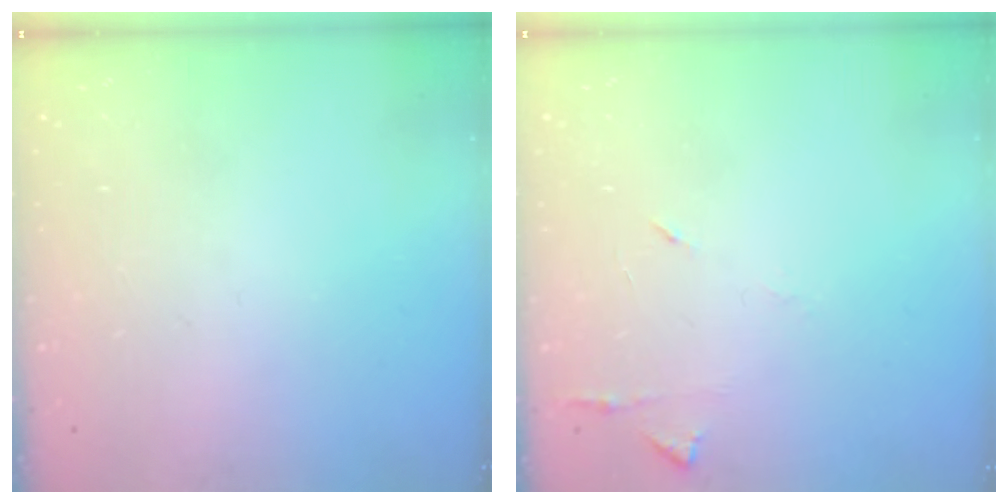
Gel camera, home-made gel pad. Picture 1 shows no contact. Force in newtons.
{"total": 5.8, "press": 5.8, "slide": 0.7}